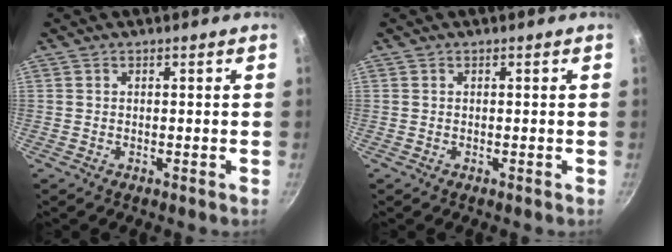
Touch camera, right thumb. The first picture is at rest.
{"total": 0.0}